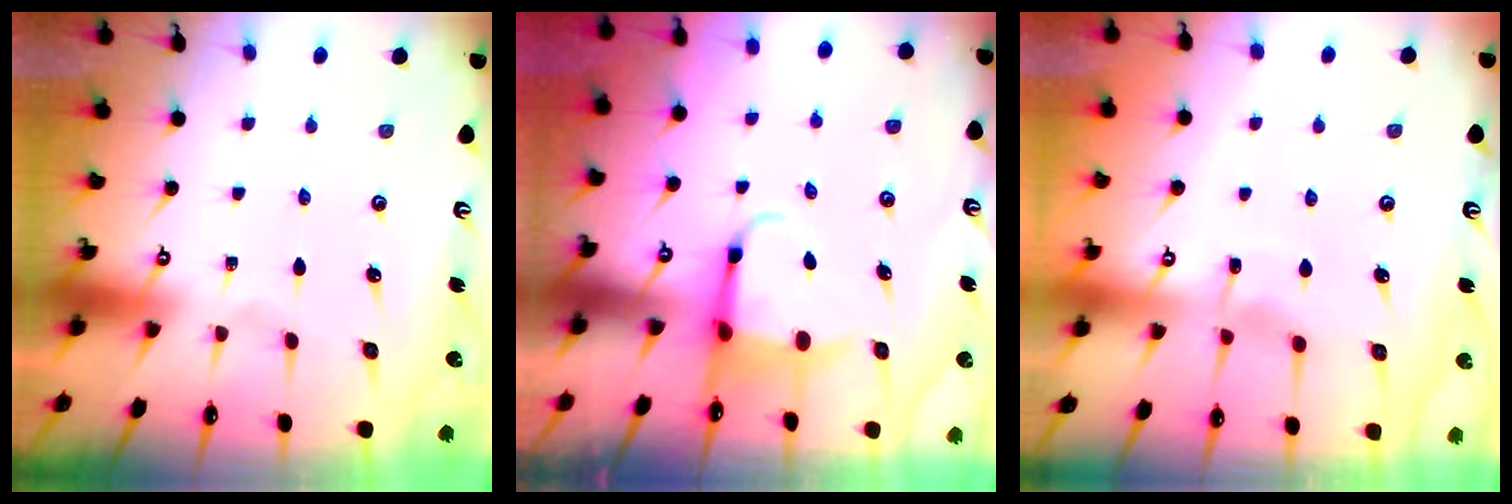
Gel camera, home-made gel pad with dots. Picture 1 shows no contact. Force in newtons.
{"total": 3.9, "press": 3.8, "slide": 1.1}
{"total": 4.7, "press": 4.7, "slide": 0.7}